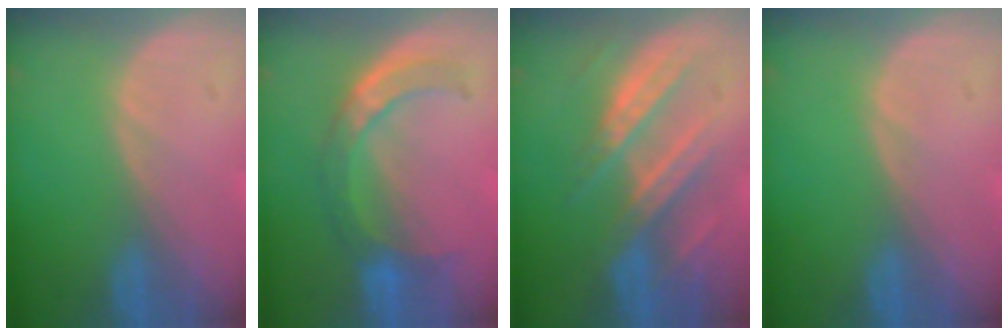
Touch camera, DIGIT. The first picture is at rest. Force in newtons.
{"total": 6.7, "press": 6.4, "slide": 1.9}
{"total": 8.8, "press": 7.8, "slide": 4.0}
{"total": 0.0}